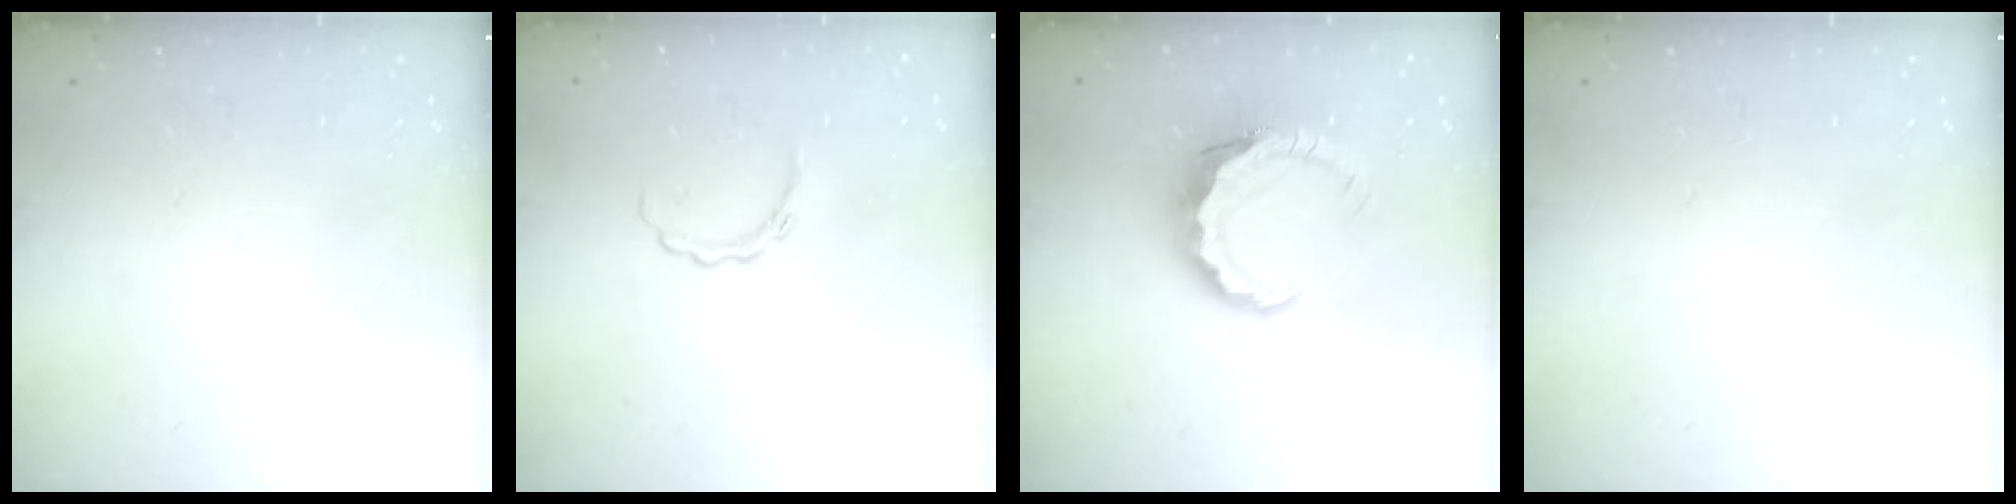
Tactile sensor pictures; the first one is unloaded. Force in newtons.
{"total": 4.5, "press": 4.4, "slide": 0.7}
{"total": 9.4, "press": 9.3, "slide": 1.5}
{"total": 0.0}